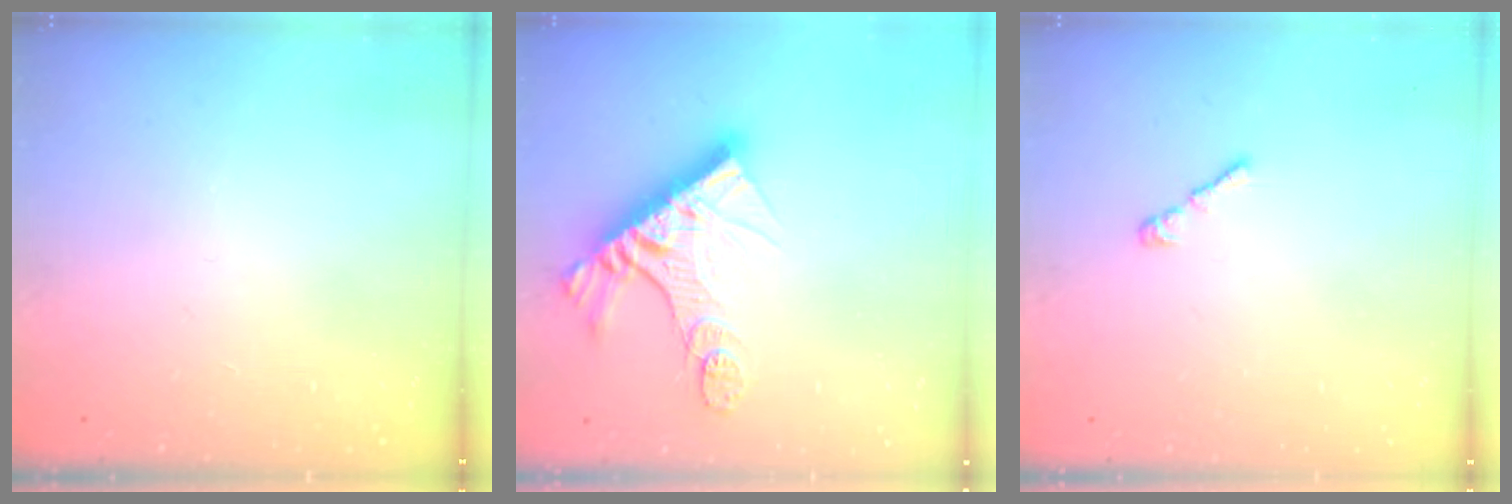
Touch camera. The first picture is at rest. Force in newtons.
{"total": 13.2, "press": 13.1, "slide": 1.2}
{"total": 2.2, "press": 2.1, "slide": 0.6}